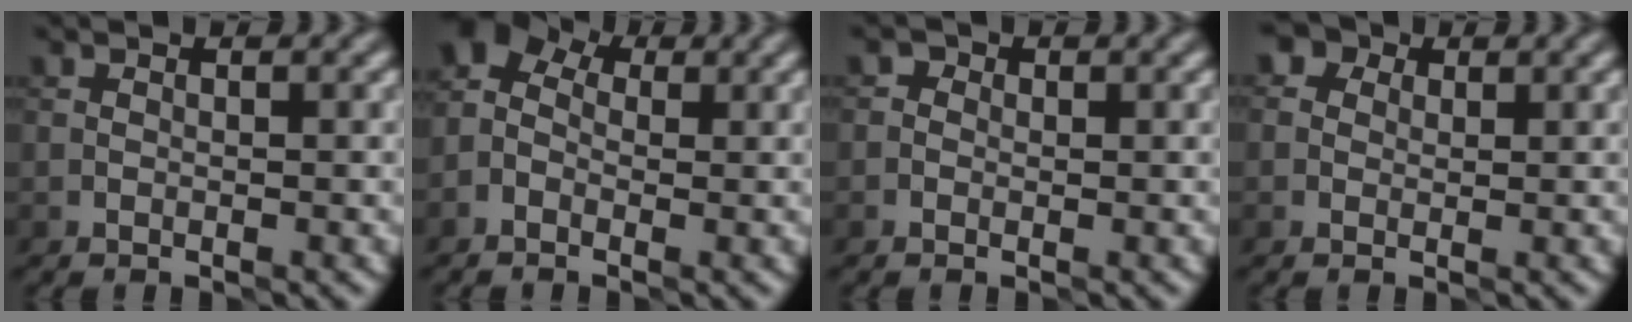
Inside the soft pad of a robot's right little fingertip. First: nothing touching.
{"total": 4.4, "force": [0.2, 3.4, 2.8], "torque": [-0.051, 0.025, -0.009]}
{"total": 1.2, "force": [0.2, 1.1, 0.5], "torque": [0.007, 0.000, -0.011]}
{"total": 4.0, "force": [1.8, 3.1, 1.9], "torque": [-0.009, 0.026, -0.014]}